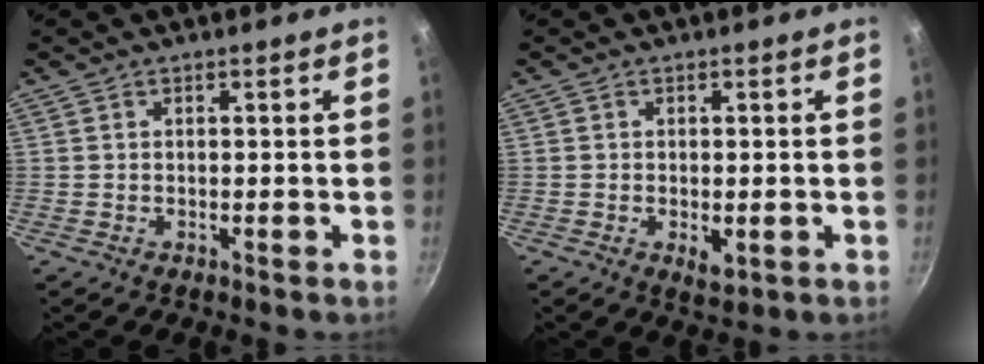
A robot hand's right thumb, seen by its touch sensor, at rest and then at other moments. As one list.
[{"total": 3.0, "force": [-0.6, 1.6, 2.4], "torque": [-0.037, -0.009, -0.007]}]